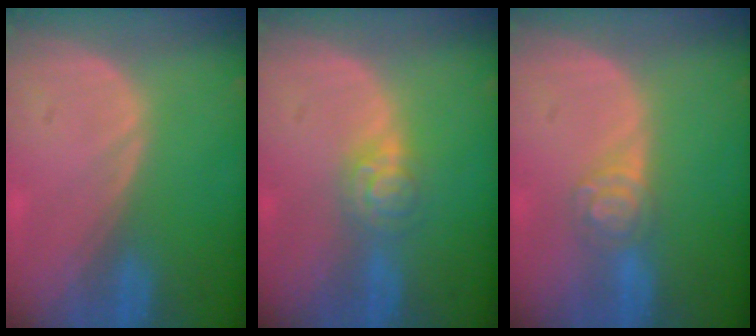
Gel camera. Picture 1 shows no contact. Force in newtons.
{"total": 4.5, "press": 3.9, "slide": 2.3}
{"total": 4.1, "press": 3.9, "slide": 1.2}